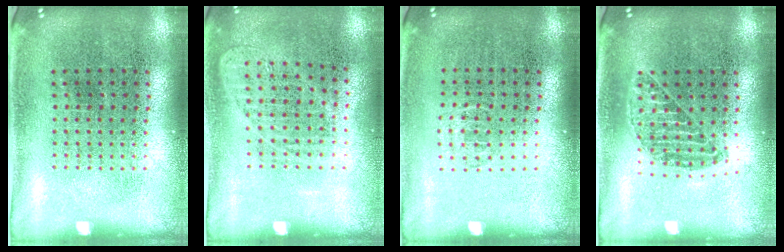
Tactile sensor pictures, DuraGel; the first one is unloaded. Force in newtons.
{"total": 1.0, "press": 0.9, "slide": 0.4}
{"total": 0.5, "press": 0.4, "slide": 0.3}
{"total": 1.1, "press": 1.0, "slide": 0.4}